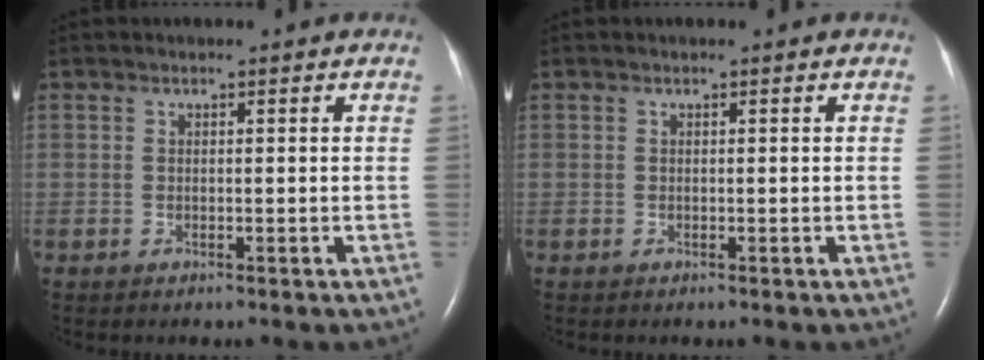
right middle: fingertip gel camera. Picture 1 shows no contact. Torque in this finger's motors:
{"motor_torque": [0.00, 0.00, -0.01, 0.00]}